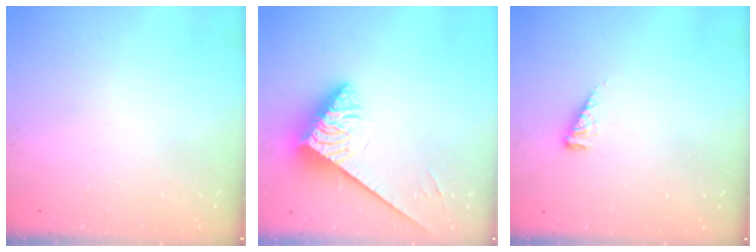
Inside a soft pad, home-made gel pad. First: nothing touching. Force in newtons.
{"total": 3.9, "press": 3.8, "slide": 0.8}
{"total": 4.0, "press": 3.9, "slide": 0.6}